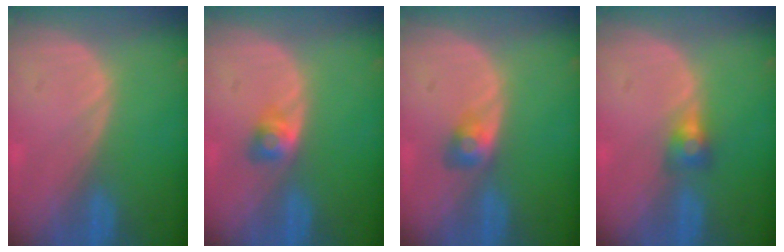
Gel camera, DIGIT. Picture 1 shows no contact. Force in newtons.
{"total": 2.7, "press": 2.4, "slide": 1.1}
{"total": 3.0, "press": 2.5, "slide": 1.5}
{"total": 2.9, "press": 2.5, "slide": 1.5}